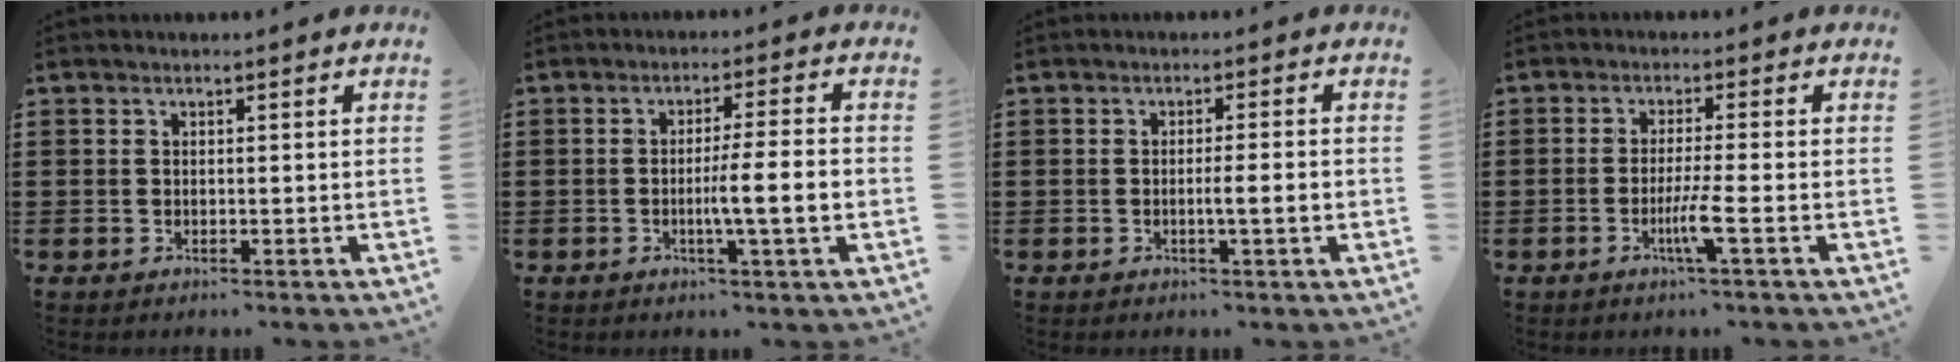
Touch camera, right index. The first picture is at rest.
{"total": 6.1, "force": [-1.3, -0.1, 6.0], "torque": [-0.102, -0.005, -0.024]}
{"total": 3.0, "force": [-0.6, 0.0, 2.9], "torque": [-0.048, -0.005, -0.012]}
{"total": 4.4, "force": [-1.7, -0.4, 4.0], "torque": [-0.076, -0.017, -0.033]}